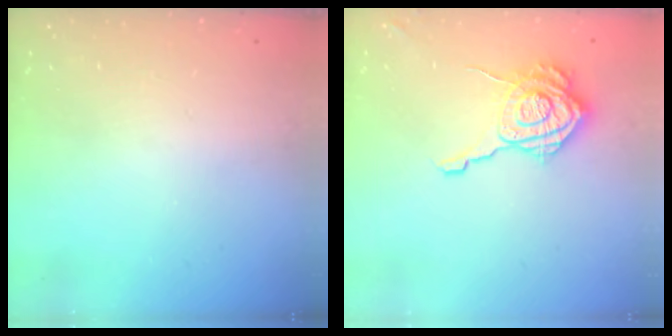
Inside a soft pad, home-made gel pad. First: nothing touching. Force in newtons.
{"total": 14.9, "press": 14.9, "slide": 0.8}